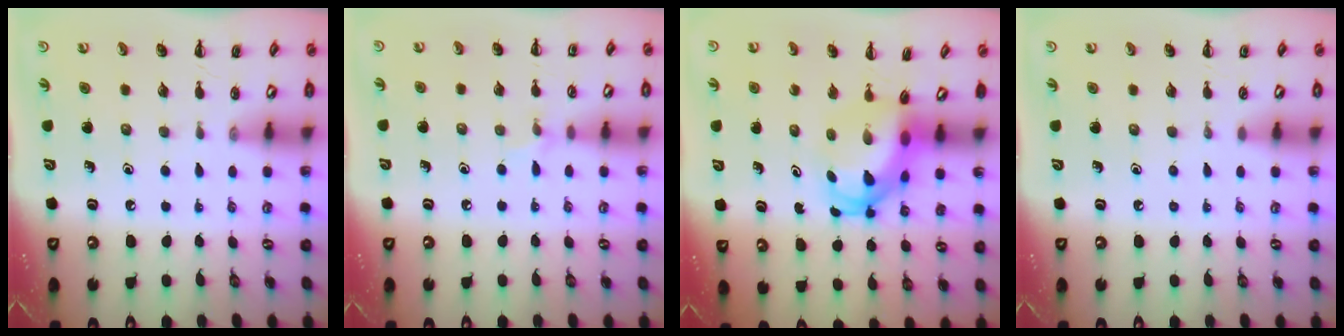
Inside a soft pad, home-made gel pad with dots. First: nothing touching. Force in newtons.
{"total": 5.1, "press": 4.8, "slide": 1.6}
{"total": 5.1, "press": 5.0, "slide": 0.9}
{"total": 0.0}